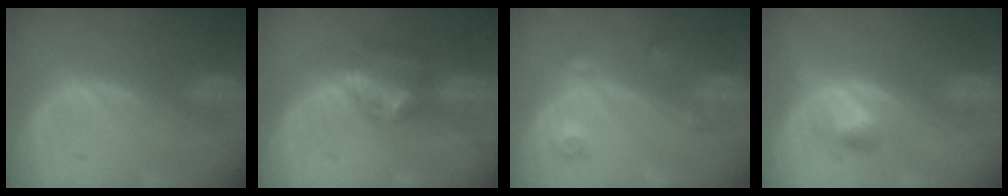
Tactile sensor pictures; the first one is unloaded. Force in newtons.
{"total": 5.7, "press": 5.4, "slide": 2.0}
{"total": 3.6, "press": 3.2, "slide": 1.6}
{"total": 3.1, "press": 3.1, "slide": 0.2}